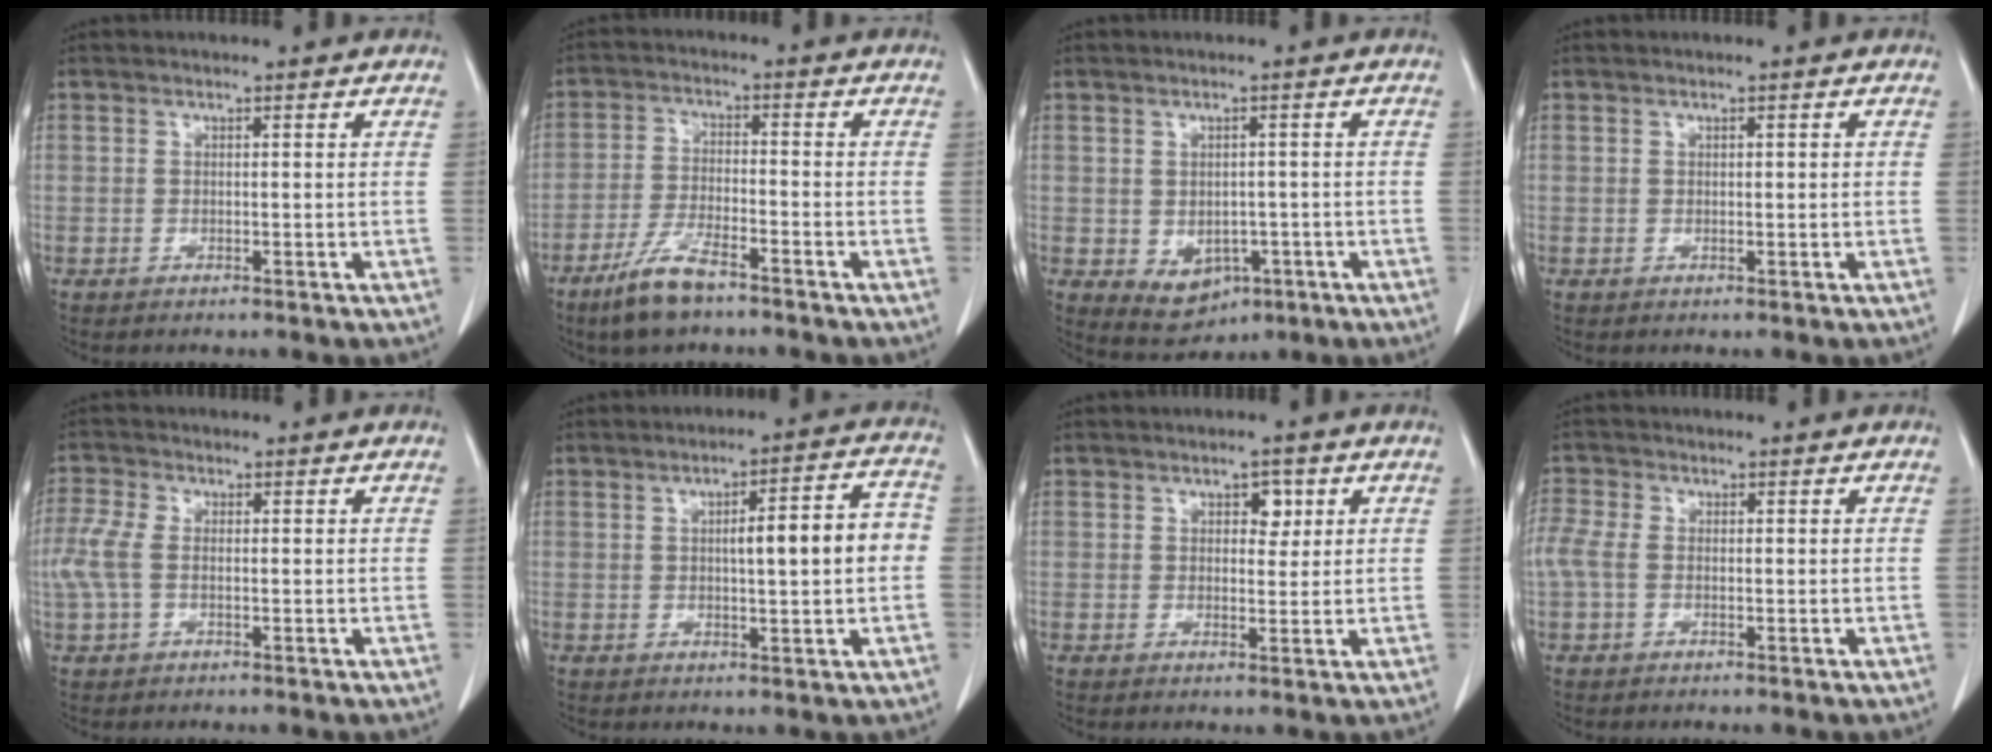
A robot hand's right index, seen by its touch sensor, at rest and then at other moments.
{"total": 7.6, "force": [-5.5, 1.6, 5.0], "torque": [-0.108, -0.012, -0.103]}
{"total": 5.5, "force": [-1.9, 4.1, 3.2], "torque": [-0.046, 0.000, -0.012]}
{"total": 0.5, "force": [0.1, 0.2, 0.4], "torque": [-0.005, 0.001, 0.002]}
{"total": 4.6, "force": [-0.3, 2.5, 3.8], "torque": [-0.124, 0.016, -0.007]}
{"total": 8.7, "force": [0.2, 1.3, 8.6], "torque": [-0.119, 0.024, 0.004]}
{"total": 2.8, "force": [1.2, 1.7, 1.9], "torque": [-0.021, 0.004, 0.015]}
{"total": 3.9, "force": [-0.4, 2.5, 3.1], "torque": [-0.103, 0.017, -0.006]}